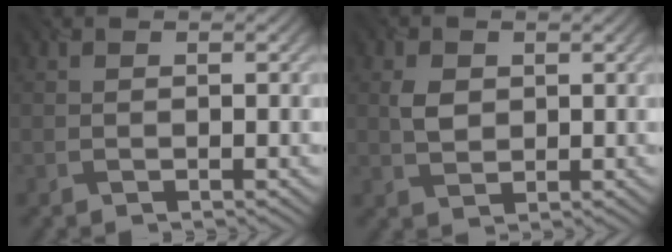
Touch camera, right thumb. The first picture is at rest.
{"total": 2.4, "force": [0.9, 1.7, 1.4], "torque": [-0.036, 0.002, 0.015]}